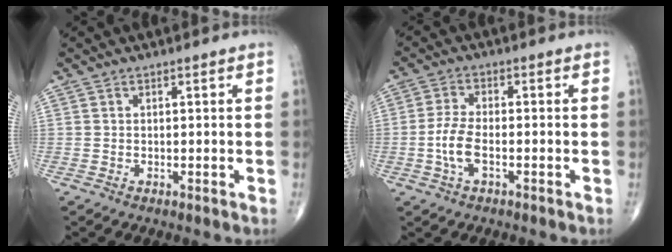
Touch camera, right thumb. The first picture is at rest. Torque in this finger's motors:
{"motor_torque": [-0.16, 0.41, 0.85, 0.13, 0.23]}